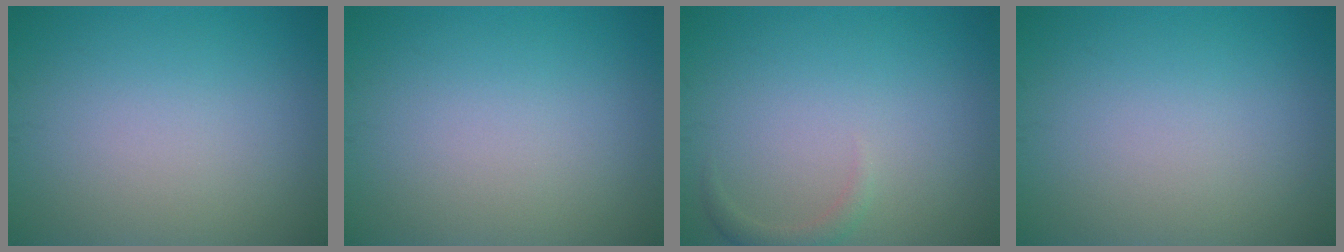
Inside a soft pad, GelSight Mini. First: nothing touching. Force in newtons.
{"total": 0.0}
{"total": 1.3, "press": 1.2, "slide": 0.2}
{"total": 0.0}